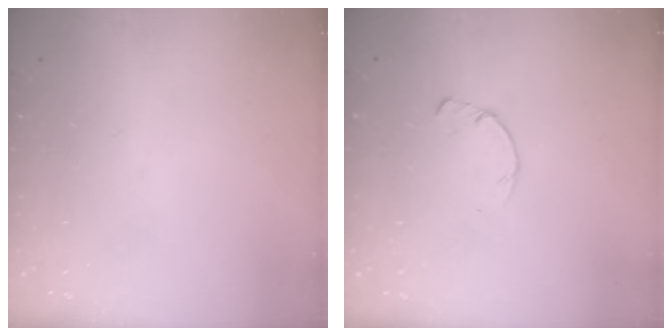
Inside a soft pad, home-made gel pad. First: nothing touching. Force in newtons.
{"total": 2.2, "press": 2.2, "slide": 0.3}